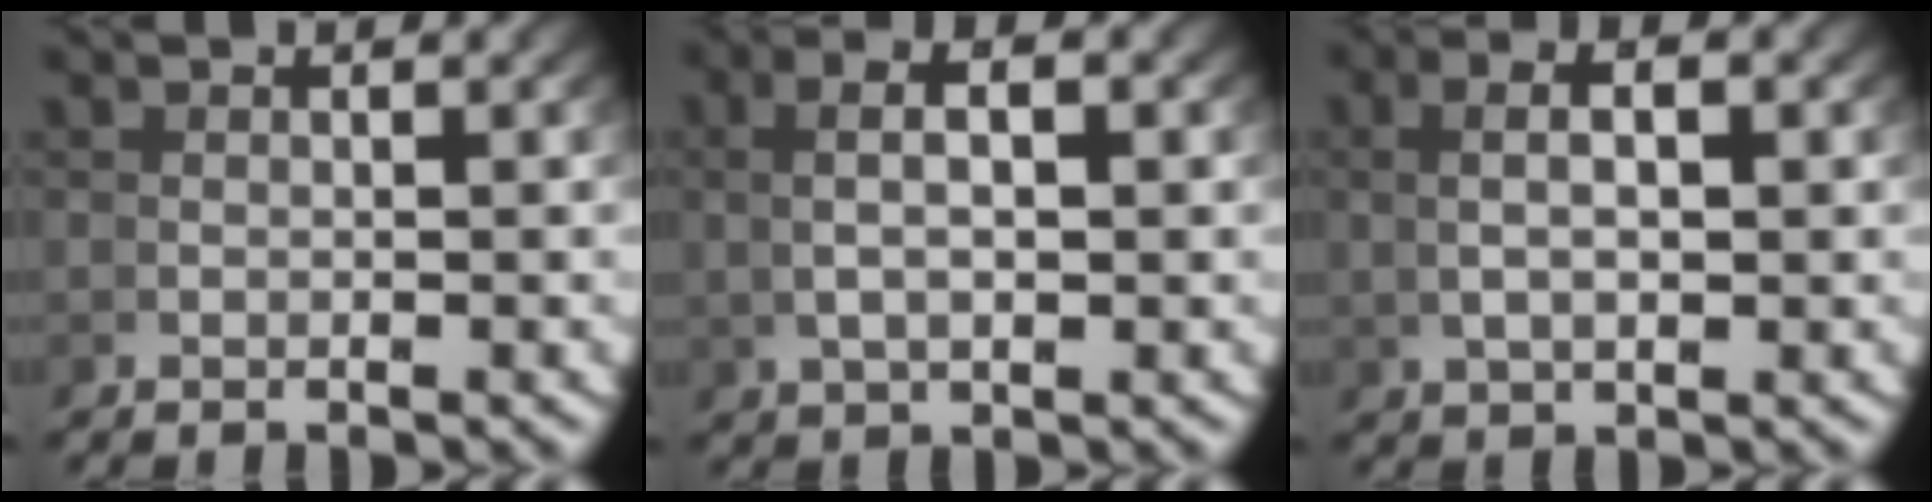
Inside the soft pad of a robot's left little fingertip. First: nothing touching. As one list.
[{"total": 3.6, "force": [1.6, 1.0, 3.1], "torque": [-0.044, 0.019, 0.028]}, {"total": 3.2, "force": [1.4, 0.9, 2.8], "torque": [-0.039, 0.017, 0.025]}]